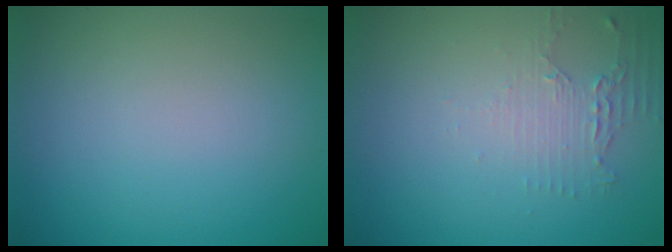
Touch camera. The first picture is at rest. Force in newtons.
{"total": 2.2, "press": 1.7, "slide": 1.4}